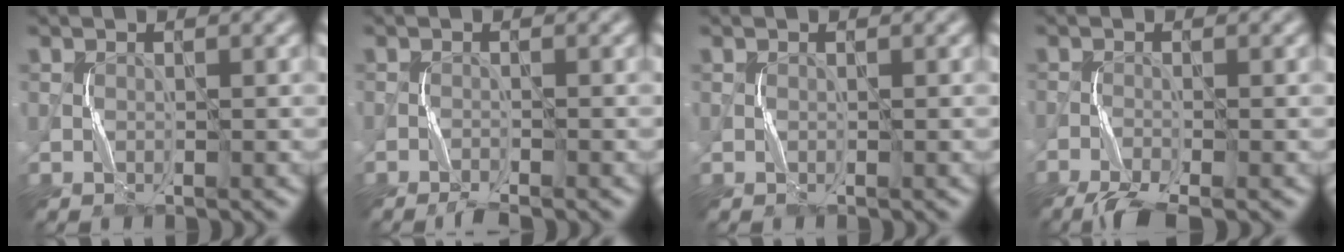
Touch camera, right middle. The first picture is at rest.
{"total": 1.4, "force": [-1.3, -0.1, 0.5], "torque": [-0.011, 0.006, -0.028]}
{"total": 0.0}
{"total": 3.4, "force": [-2.9, 0.2, 1.8], "torque": [-0.037, -0.002, -0.061]}